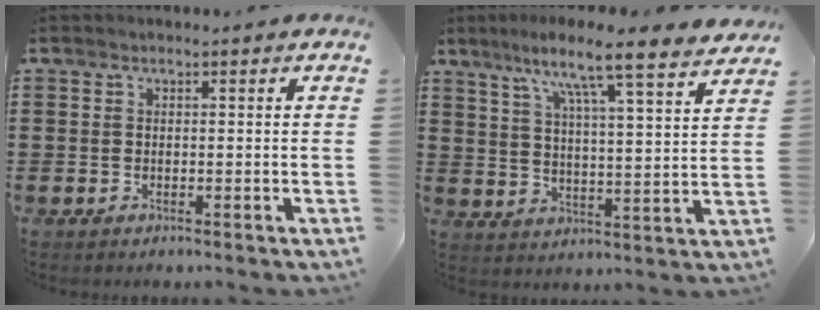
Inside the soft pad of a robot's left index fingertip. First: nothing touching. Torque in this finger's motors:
{"motor_torque": [2.14, 0.00, 0.76, 0.21]}